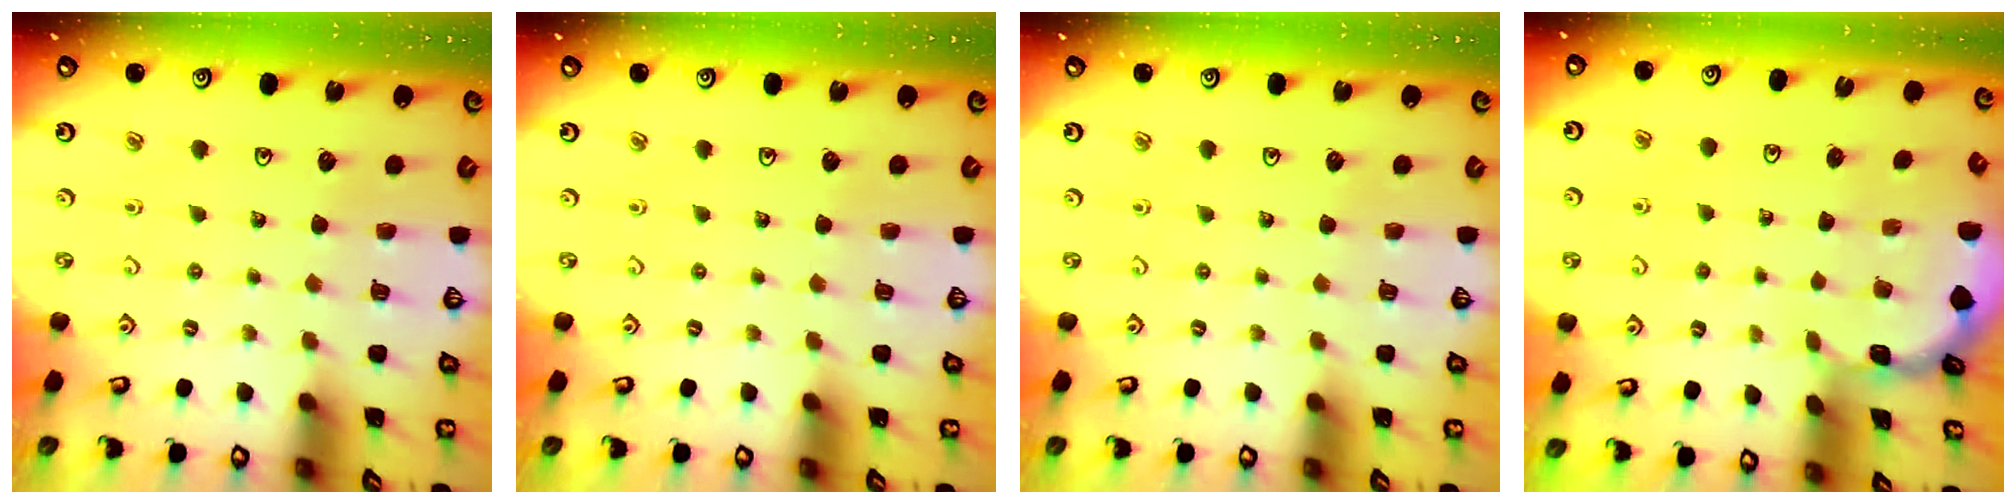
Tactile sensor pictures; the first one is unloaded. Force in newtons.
{"total": 0.0}
{"total": 0.0}
{"total": 1.2, "press": 1.1, "slide": 0.1}